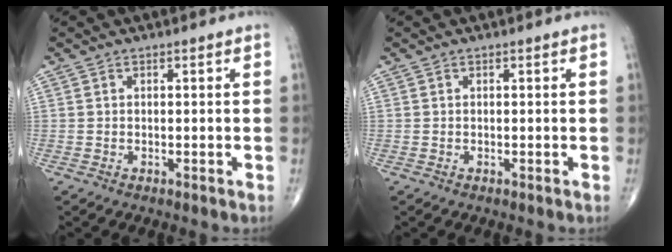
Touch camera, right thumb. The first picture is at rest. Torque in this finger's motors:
{"motor_torque": [0.00, 0.00, -0.01, -0.01, 0.00]}